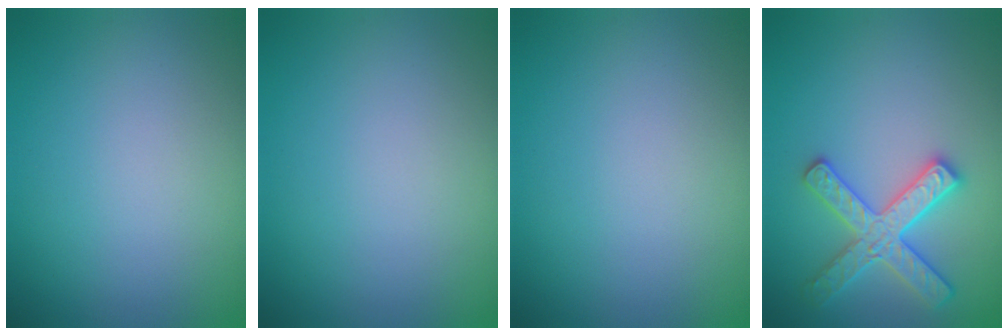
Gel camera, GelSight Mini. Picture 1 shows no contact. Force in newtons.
{"total": 0.0}
{"total": 0.0}
{"total": 3.6, "press": 3.5, "slide": 1.0}